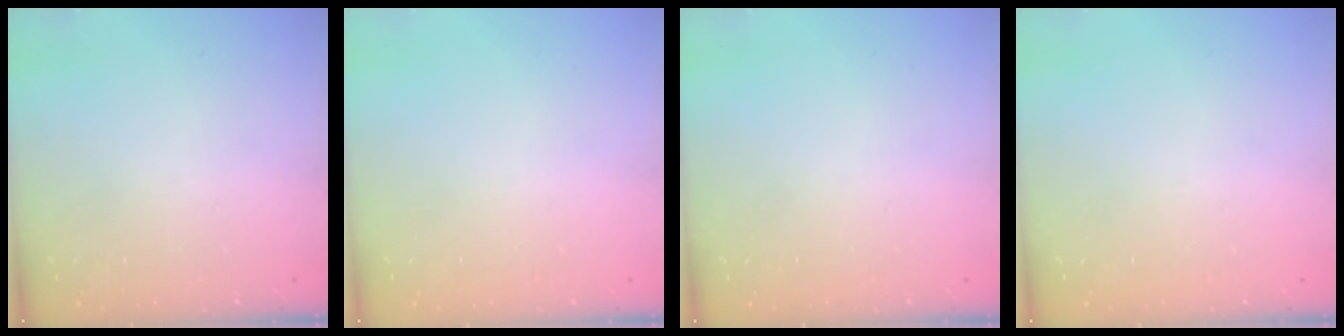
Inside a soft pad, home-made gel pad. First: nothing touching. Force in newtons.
{"total": 0.0}
{"total": 0.0}
{"total": 0.0}